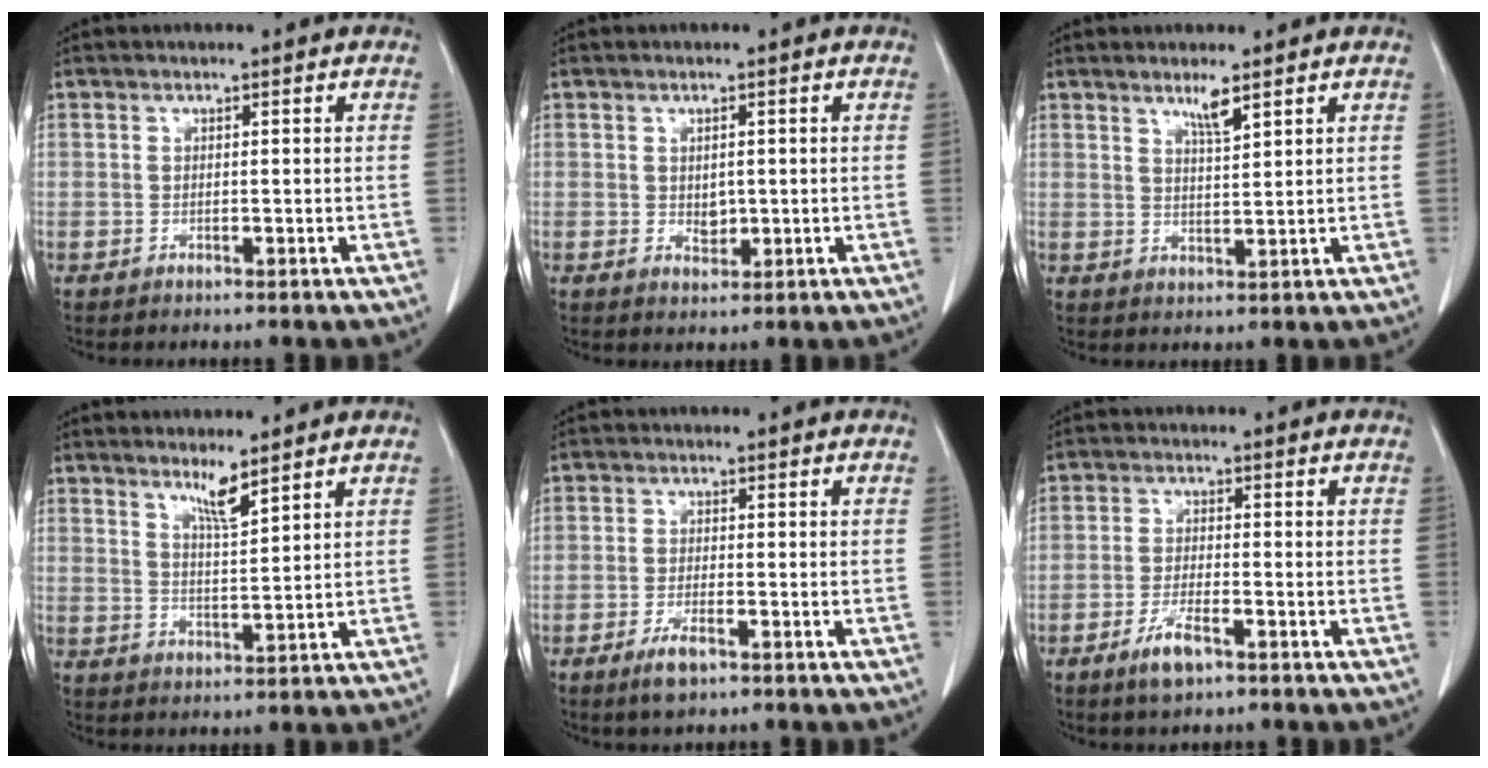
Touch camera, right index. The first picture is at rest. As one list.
[{"total": 2.2, "force": [0.1, 1.4, 1.7], "torque": [-0.027, -0.004, 0.008]}, {"total": 3.1, "force": [2.3, 0.0, 2.1], "torque": [-0.042, -0.005, 0.043]}, {"total": 3.8, "force": [3.0, -0.1, 2.3], "torque": [-0.043, -0.014, 0.057]}, {"total": 3.4, "force": [-2.2, 0.8, 2.5], "torque": [-0.054, -0.004, -0.036]}, {"total": 4.4, "force": [-2.8, 1.0, 3.2], "torque": [-0.070, -0.003, -0.047]}]